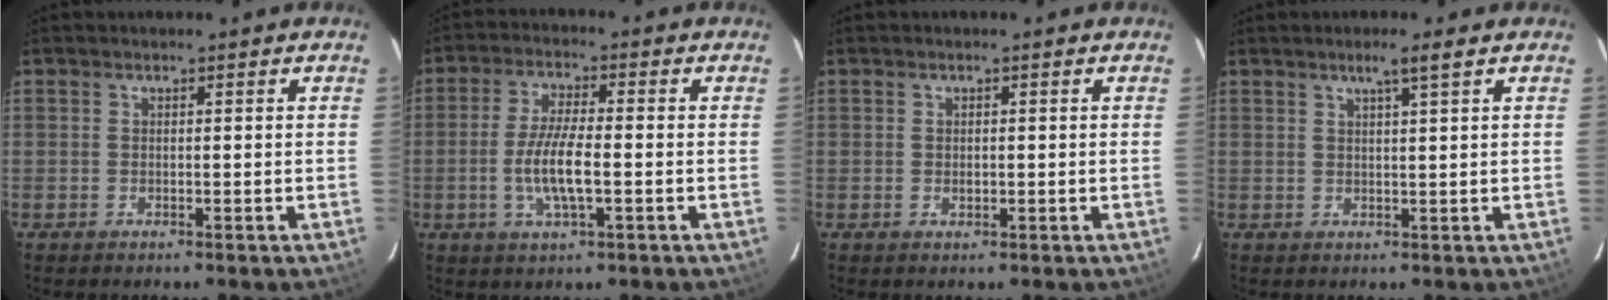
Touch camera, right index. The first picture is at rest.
{"total": 7.9, "force": [-1.8, 1.9, 7.5], "torque": [-0.150, -0.003, -0.036]}
{"total": 1.0, "force": [0.0, 0.9, 0.5], "torque": [-0.007, 0.002, 0.001]}
{"total": 2.9, "force": [1.8, -0.4, 2.2], "torque": [-0.041, 0.002, 0.034]}